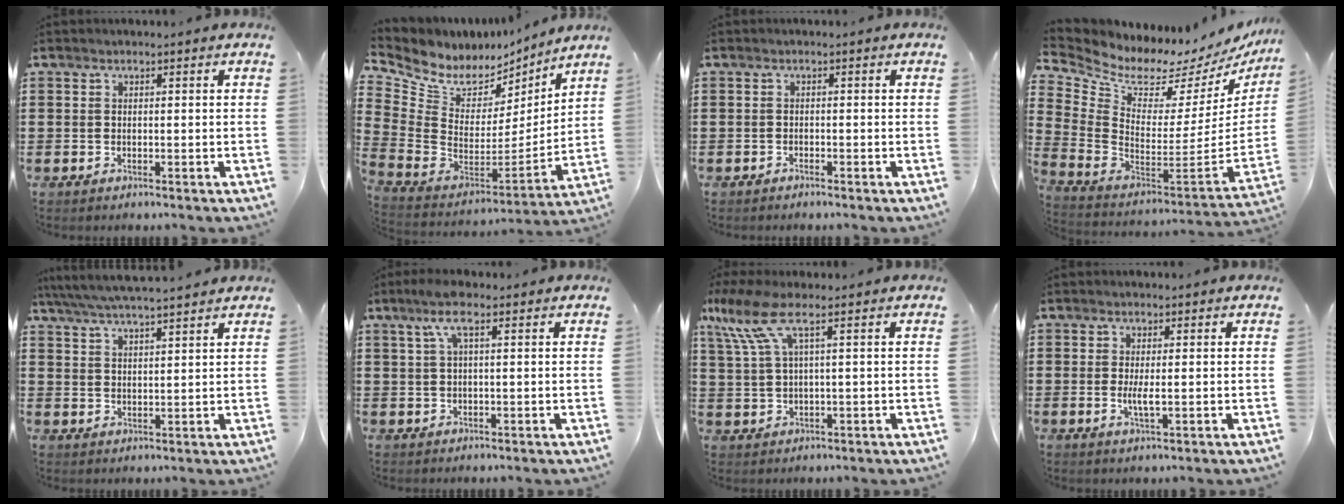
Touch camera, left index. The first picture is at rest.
{"total": 7.0, "force": [5.3, 4.0, 2.1], "torque": [-0.081, -0.045, 0.095]}
{"total": 0.8, "force": [-0.8, 0.0, 0.0], "torque": [-0.003, -0.001, -0.018]}
{"total": 4.0, "force": [3.3, 1.8, 1.2], "torque": [-0.055, -0.053, 0.051]}
{"total": 4.7, "force": [4.5, 0.1, 1.6], "torque": [-0.045, -0.018, 0.079]}
{"total": 4.2, "force": [1.6, 0.9, 3.8], "torque": [-0.077, 0.005, 0.026]}
{"total": 7.4, "force": [2.6, 1.7, 6.7], "torque": [-0.163, -0.005, 0.040]}
{"total": 2.7, "force": [-0.1, 0.4, 2.7], "torque": [-0.054, -0.007, -0.005]}